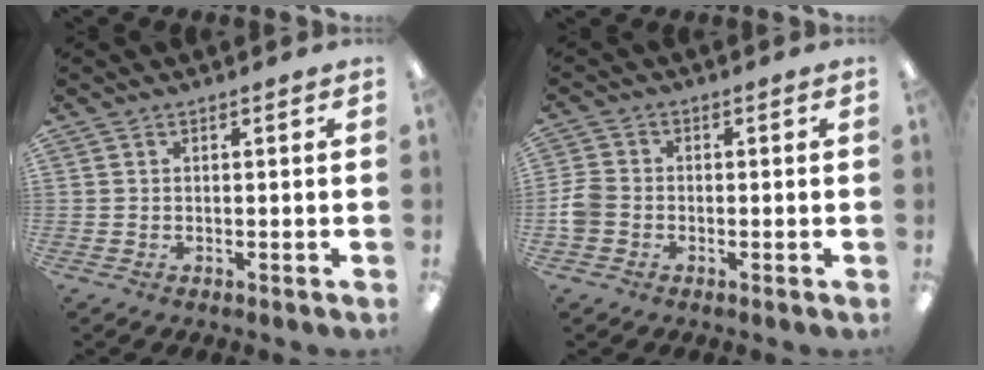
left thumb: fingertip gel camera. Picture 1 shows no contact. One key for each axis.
{"total": 4.3, "fx": -1.2, "fy": 3.6, "fz": 2.1, "tx": -0.039, "ty": 0.011, "tz": -0.020}